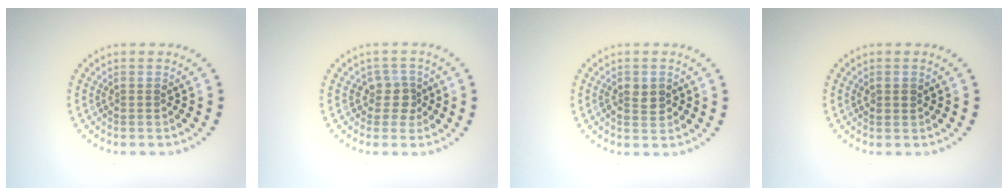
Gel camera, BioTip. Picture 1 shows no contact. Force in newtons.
{"total": 2.0, "press": 1.6, "slide": 1.3}
{"total": 2.1, "press": 2.1, "slide": 0.3}
{"total": 1.0, "press": 1.0, "slide": 0.3}